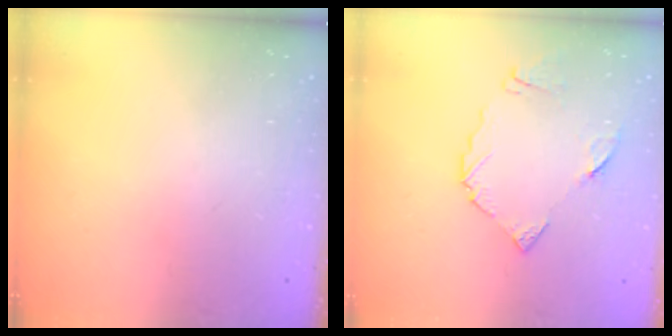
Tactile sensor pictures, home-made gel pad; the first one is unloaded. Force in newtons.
{"total": 9.0, "press": 9.0, "slide": 1.0}